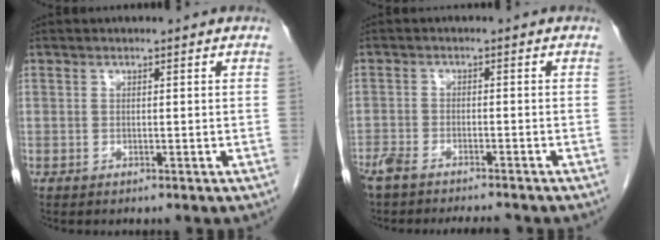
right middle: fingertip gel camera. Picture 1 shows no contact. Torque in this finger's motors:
{"motor_torque": [0.47, -0.35, 0.18, 0.07]}